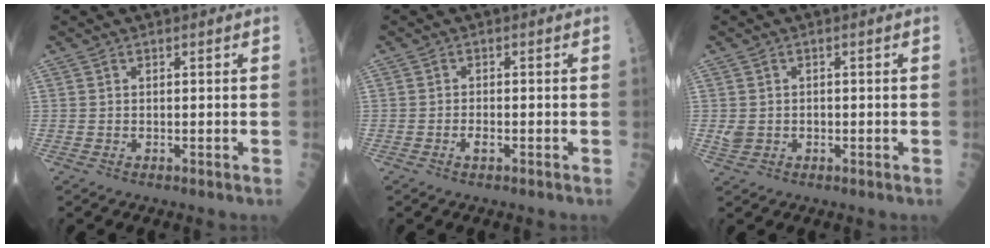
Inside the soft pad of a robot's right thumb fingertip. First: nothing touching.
{"total": 1.4, "force": [-0.5, 0.5, 1.1], "torque": [-0.018, 0.003, -0.008]}
{"total": 2.3, "force": [-0.3, 2.0, 1.2], "torque": [-0.017, 0.006, -0.002]}